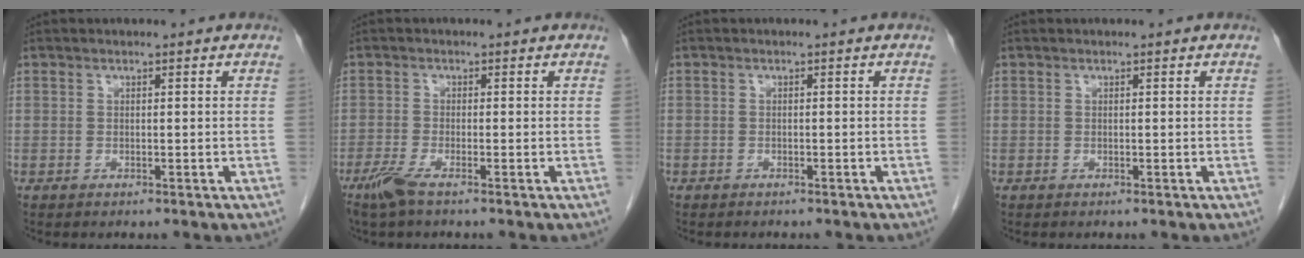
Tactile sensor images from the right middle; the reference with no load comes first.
{"total": 3.7, "force": [-2.5, 0.3, 2.7], "torque": [-0.063, -0.010, -0.056]}
{"total": 1.4, "force": [-1.2, 0.7, 0.2], "torque": [-0.005, 0.002, -0.019]}
{"total": 0.0}